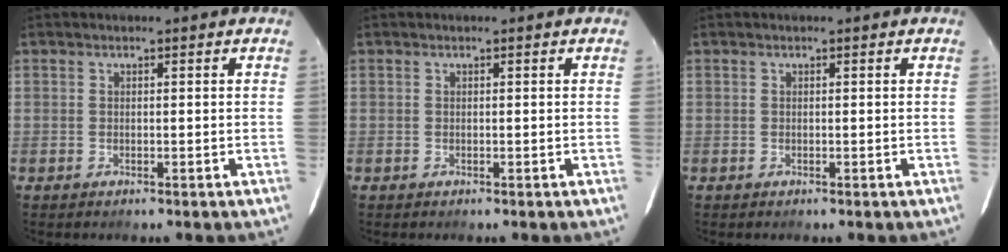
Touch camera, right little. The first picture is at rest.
{"total": 0.0}
{"total": 0.0}